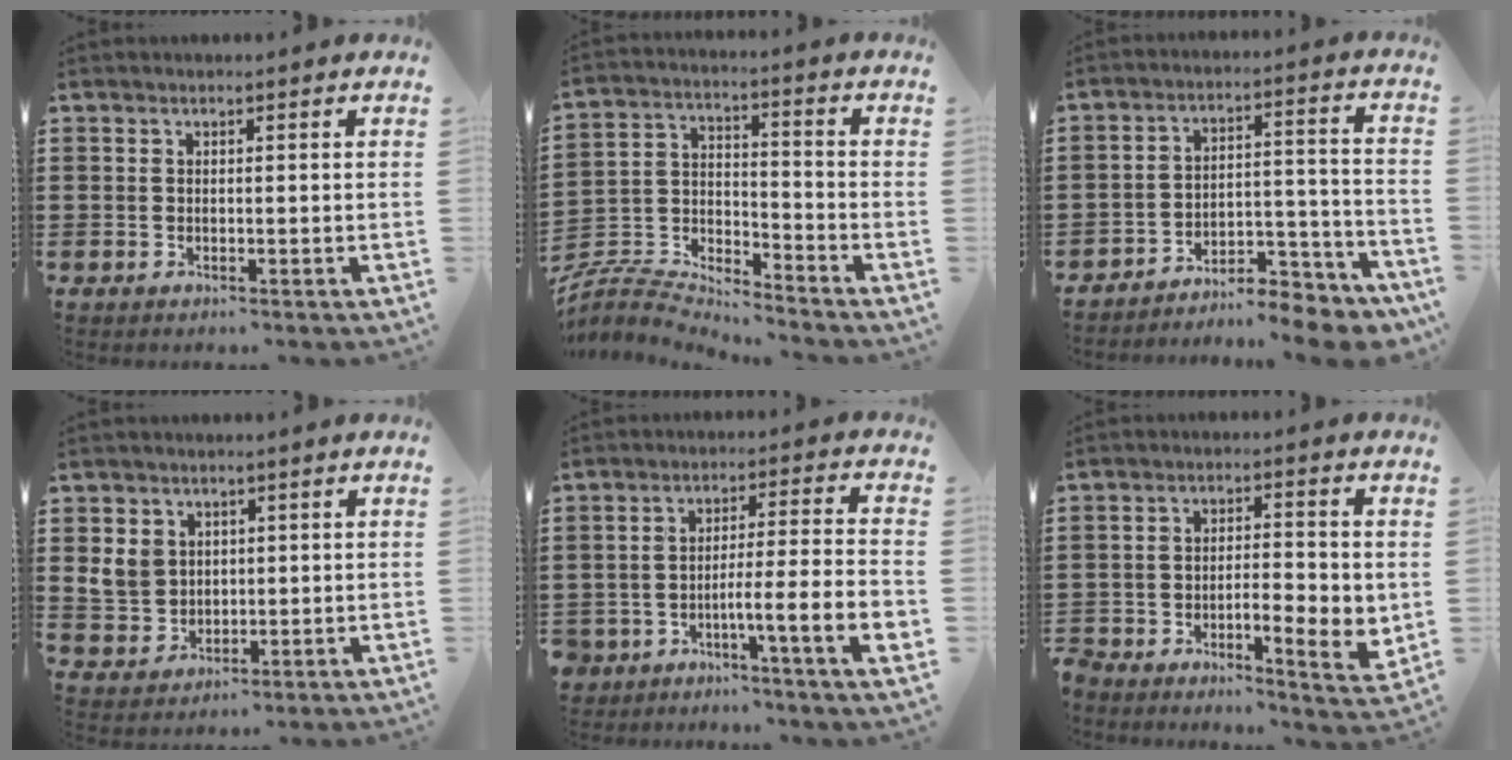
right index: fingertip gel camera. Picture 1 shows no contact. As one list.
[{"total": 5.6, "force": [-5.4, 1.0, 0.7], "torque": [-0.039, -0.006, -0.117]}, {"total": 7.3, "force": [-7.0, 1.6, 1.5], "torque": [-0.012, 0.024, -0.136]}, {"total": 4.7, "force": [1.6, 4.1, 1.6], "torque": [-0.049, 0.014, 0.030]}, {"total": 7.1, "force": [-4.3, 0.3, 5.6], "torque": [-0.095, -0.002, -0.080]}, {"total": 5.6, "force": [-2.8, 1.9, 4.4], "torque": [-0.074, 0.001, -0.048]}]